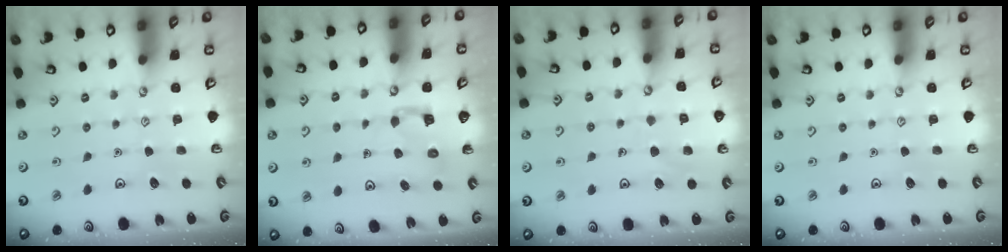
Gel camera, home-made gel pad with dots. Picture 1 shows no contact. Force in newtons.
{"total": 2.8, "press": 2.8, "slide": 0.2}
{"total": 6.3, "press": 6.3, "slide": 0.4}
{"total": 0.0}